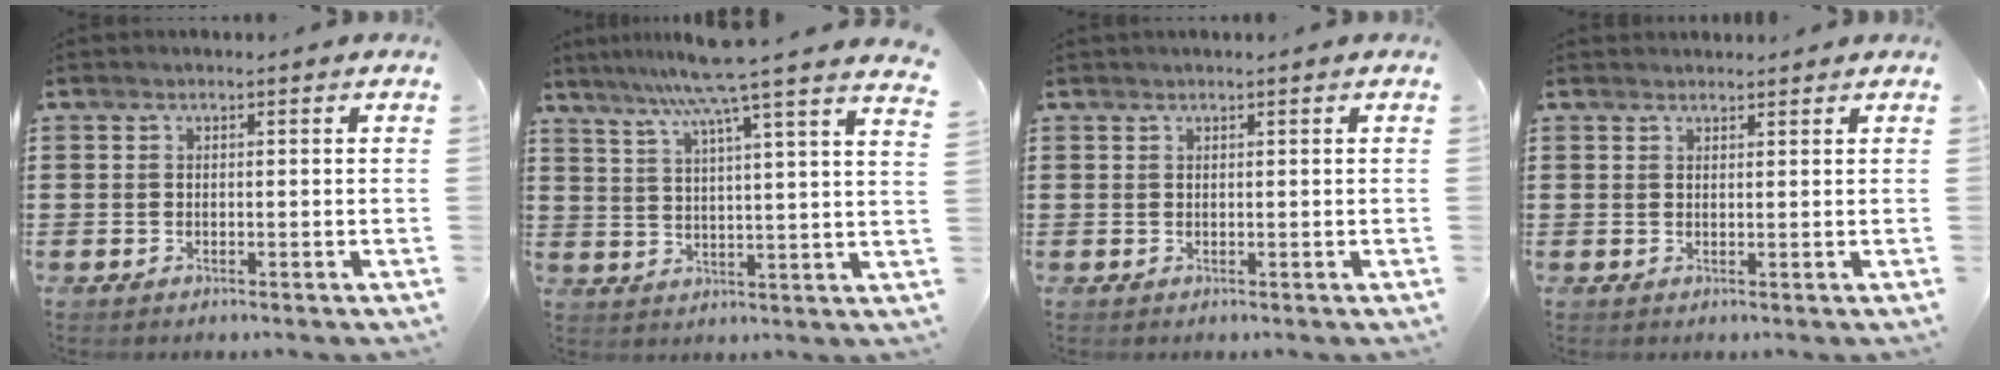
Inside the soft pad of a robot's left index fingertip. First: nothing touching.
{"total": 8.9, "force": [7.2, -1.7, 4.8], "torque": [-0.112, -0.041, 0.117]}
{"total": 0.5, "force": [0.4, -0.1, 0.3], "torque": [-0.006, -0.001, 0.009]}
{"total": 1.3, "force": [1.3, 0.2, 0.1], "torque": [-0.004, 0.001, 0.025]}